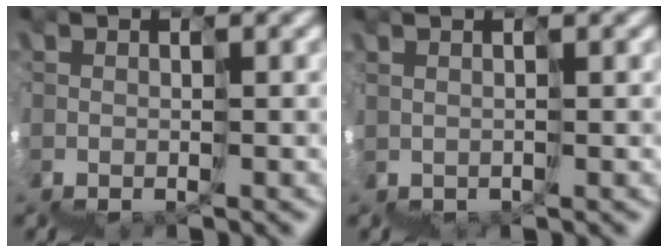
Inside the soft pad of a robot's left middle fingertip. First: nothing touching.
{"total": 2.7, "force": [1.5, -1.7, -1.4], "torque": [0.033, 0.020, 0.020]}